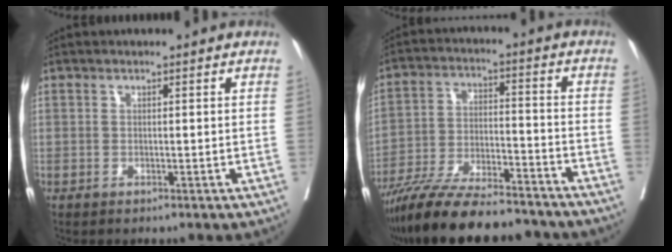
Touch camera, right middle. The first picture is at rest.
{"total": 19.3, "force": [-16.9, 3.1, 8.8], "torque": [-0.162, -0.016, -0.277]}